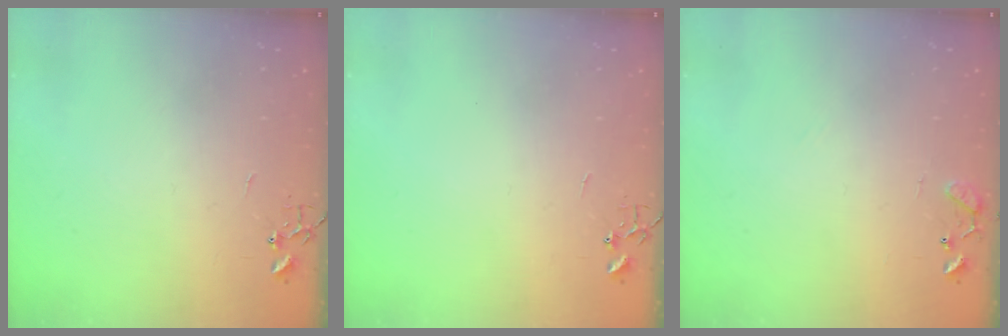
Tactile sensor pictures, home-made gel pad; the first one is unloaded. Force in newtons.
{"total": 0.0}
{"total": 8.4, "press": 8.4, "slide": 0.7}